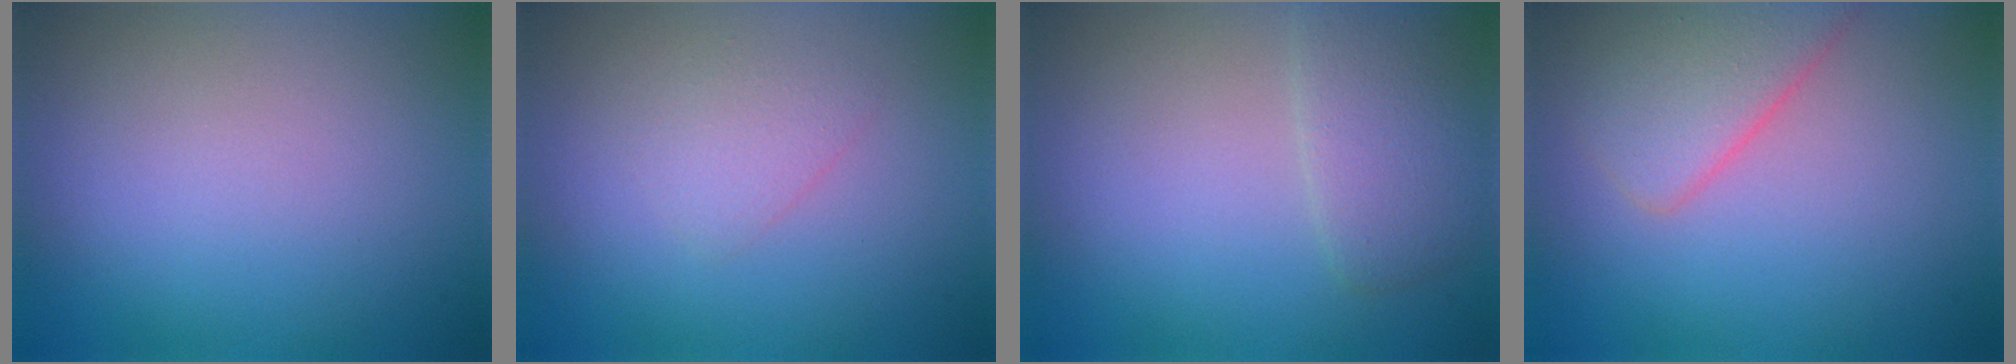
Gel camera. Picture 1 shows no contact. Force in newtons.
{"total": 1.4, "press": 1.4, "slide": 0.0}
{"total": 2.9, "press": 2.9, "slide": 0.1}
{"total": 4.4, "press": 4.4, "slide": 0.2}